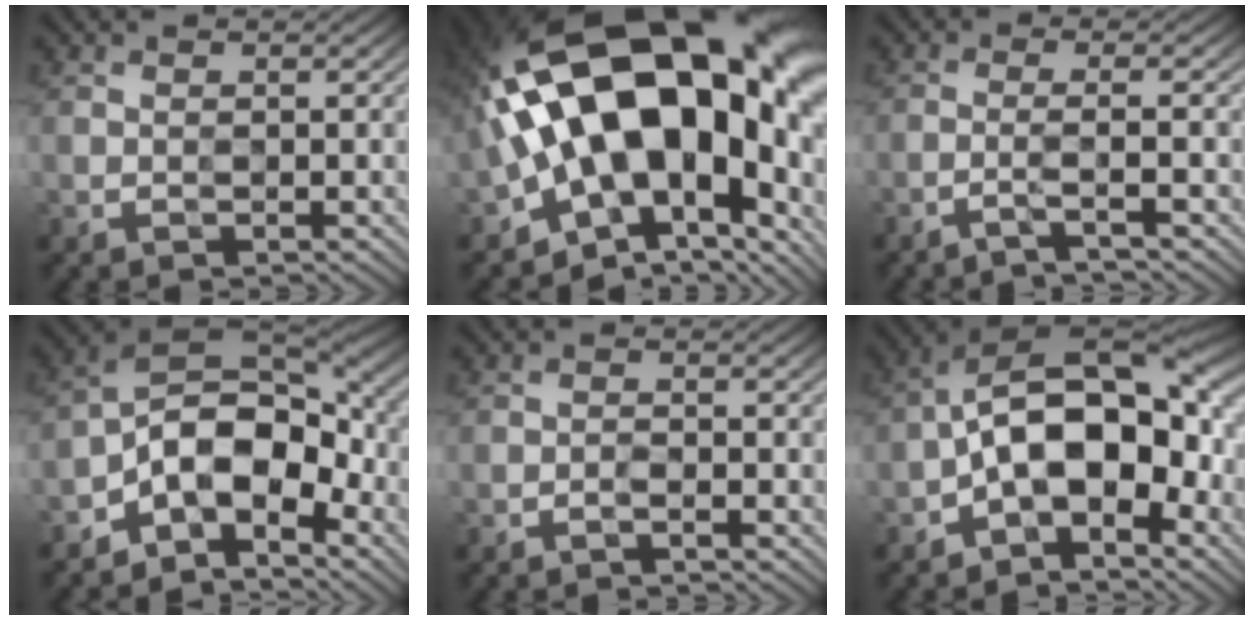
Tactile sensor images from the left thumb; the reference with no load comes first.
{"total": 21.3, "force": [1.2, 11.6, 17.7], "torque": [-0.327, -0.023, 0.018]}
{"total": 2.5, "force": [-1.9, 0.0, 1.6], "torque": [-0.014, 0.016, -0.059]}
{"total": 11.0, "force": [-4.9, 6.2, 7.7], "torque": [-0.126, 0.004, -0.101]}
{"total": 1.2, "force": [-1.1, -0.2, -0.1], "torque": [0.001, 0.006, -0.023]}
{"total": 13.6, "force": [-2.6, 7.4, 11.1], "torque": [-0.173, 0.026, -0.055]}